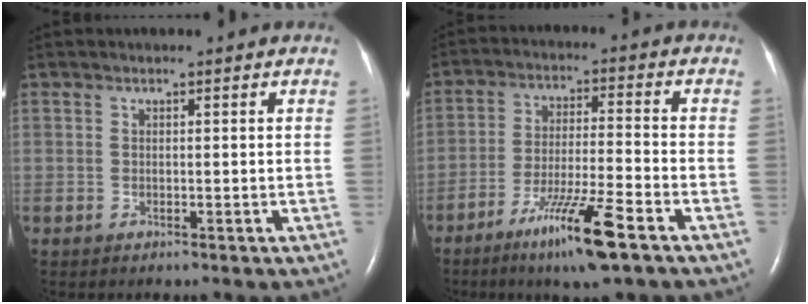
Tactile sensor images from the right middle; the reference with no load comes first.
{"total": 11.0, "force": [-6.8, 0.1, 8.7], "torque": [-0.163, -0.026, -0.120]}